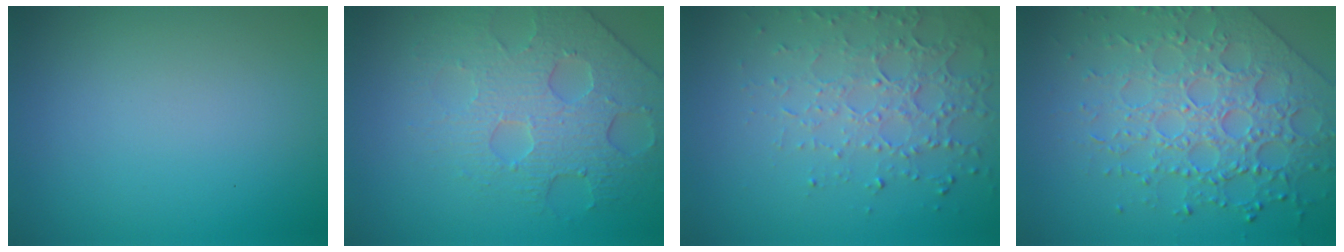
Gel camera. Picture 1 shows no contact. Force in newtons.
{"total": 4.7, "press": 4.4, "slide": 1.6}
{"total": 4.6, "press": 3.3, "slide": 3.2}
{"total": 6.6, "press": 5.4, "slide": 3.9}